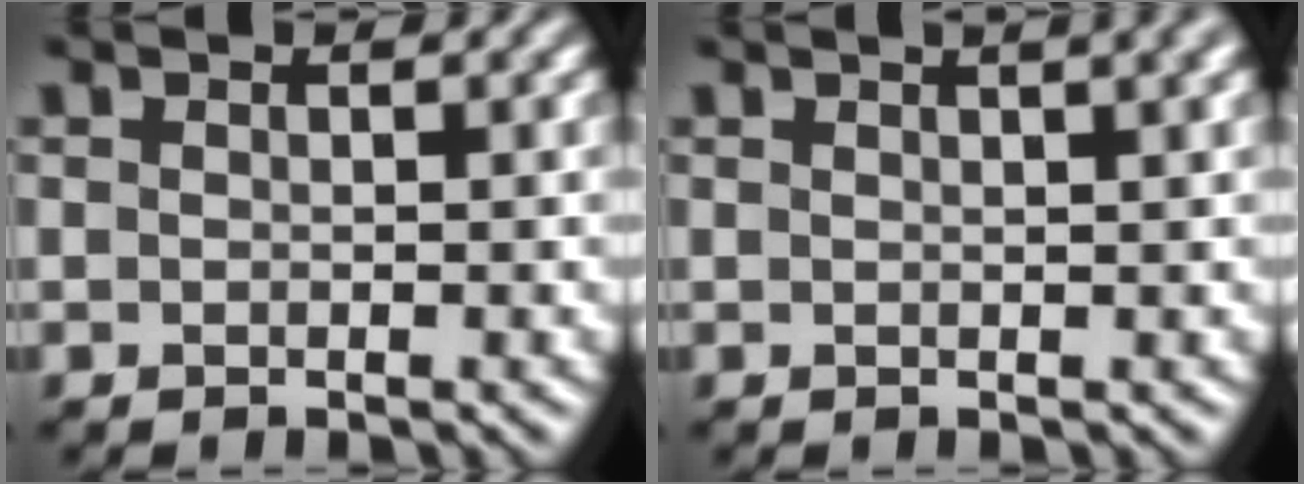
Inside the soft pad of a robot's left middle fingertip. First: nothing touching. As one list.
[{"total": 5.3, "force": [3.2, 2.1, 3.7], "torque": [-0.027, 0.032, 0.010]}]